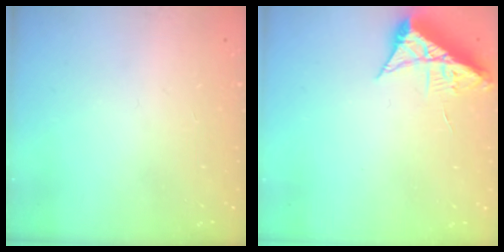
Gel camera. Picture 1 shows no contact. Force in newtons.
{"total": 7.3, "press": 7.3, "slide": 0.2}